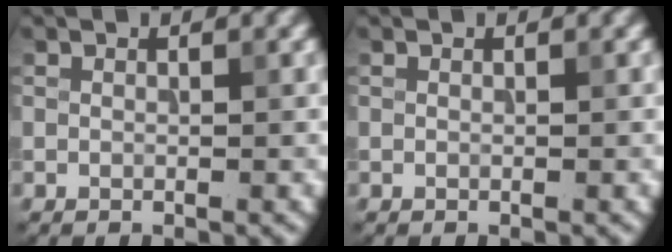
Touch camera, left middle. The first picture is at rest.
{"total": 0.0}